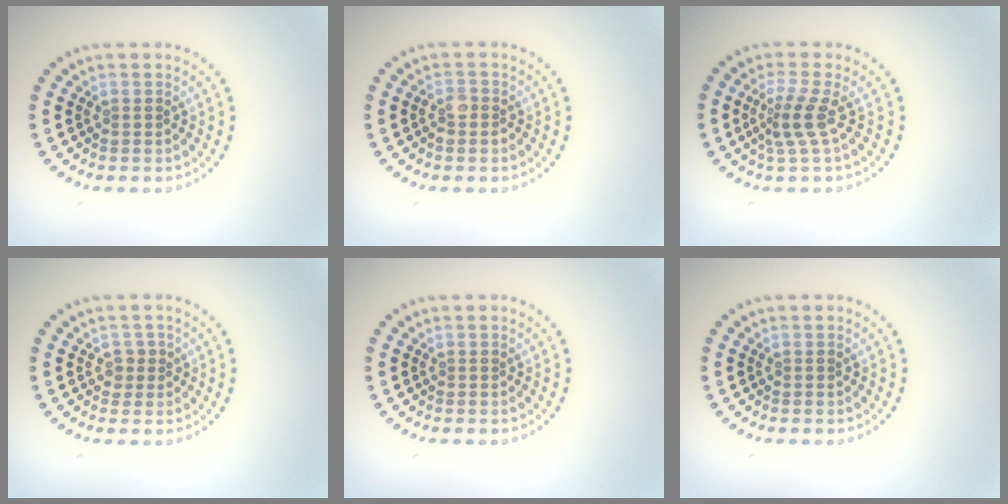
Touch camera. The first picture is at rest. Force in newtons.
{"total": 1.3, "press": 1.2, "slide": 0.6}
{"total": 2.7, "press": 1.9, "slide": 1.9}
{"total": 1.4, "press": 1.2, "slide": 0.7}
{"total": 0.0}
{"total": 0.0}